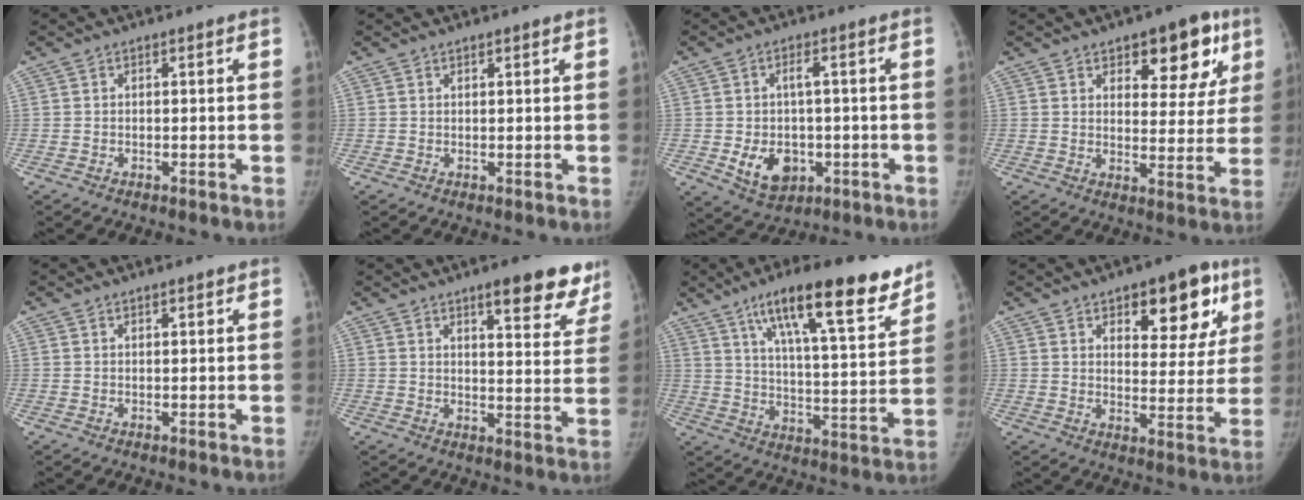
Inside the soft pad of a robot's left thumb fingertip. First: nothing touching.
{"total": 0.8, "force": [0.6, 0.2, 0.5], "torque": [-0.007, -0.002, 0.010]}
{"total": 8.7, "force": [-1.9, 6.0, 6.0], "torque": [-0.081, 0.008, -0.016]}
{"total": 12.7, "force": [6.7, 6.4, 8.7], "torque": [-0.057, -0.026, 0.087]}
{"total": 1.1, "force": [0.8, 0.3, 0.6], "torque": [-0.009, -0.004, 0.014]}
{"total": 13.0, "force": [9.0, 3.8, 8.5], "torque": [-0.061, -0.047, 0.111]}
{"total": 21.4, "force": [13.9, 5.1, 15.5], "torque": [-0.212, -0.052, 0.220]}
{"total": 14.6, "force": [7.6, 7.0, 10.2], "torque": [-0.077, -0.031, 0.105]}